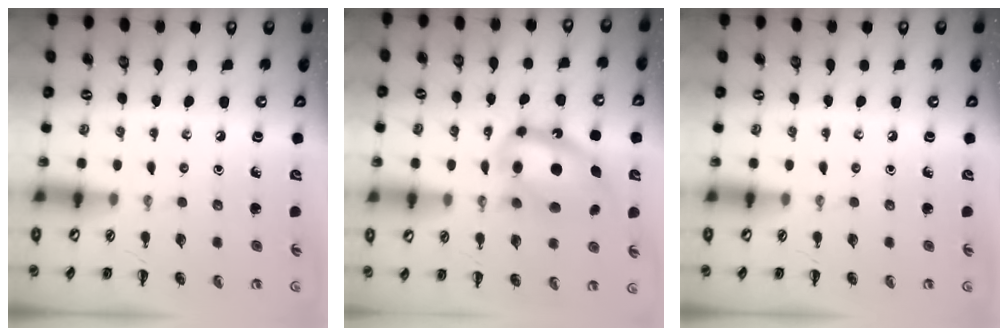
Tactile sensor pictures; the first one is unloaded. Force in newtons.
{"total": 14.1, "press": 13.6, "slide": 3.4}
{"total": 0.0}